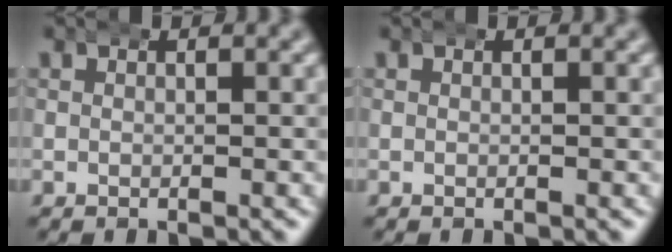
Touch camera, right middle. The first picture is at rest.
{"total": 0.0}